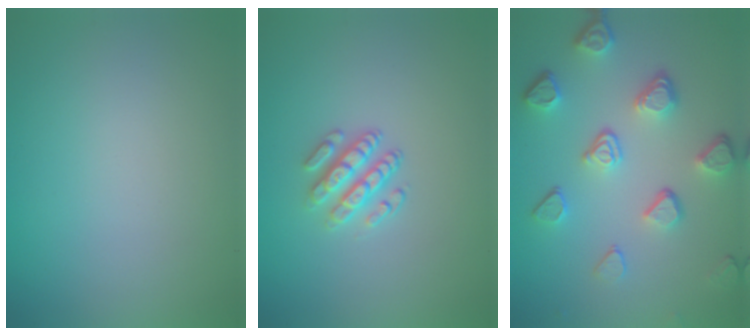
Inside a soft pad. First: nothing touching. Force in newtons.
{"total": 2.9, "press": 2.5, "slide": 1.6}
{"total": 5.3, "press": 3.8, "slide": 3.7}